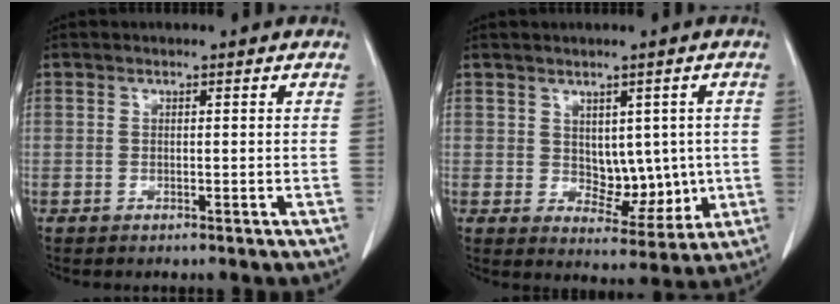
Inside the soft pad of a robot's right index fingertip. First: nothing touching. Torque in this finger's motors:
{"motor_torque": [-0.07, 0.13, 0.04, 0.00]}